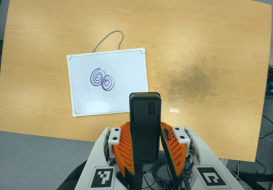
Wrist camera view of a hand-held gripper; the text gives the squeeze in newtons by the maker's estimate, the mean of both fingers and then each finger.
{"total": 3.4, "left": 2.0, "right": 4.7}